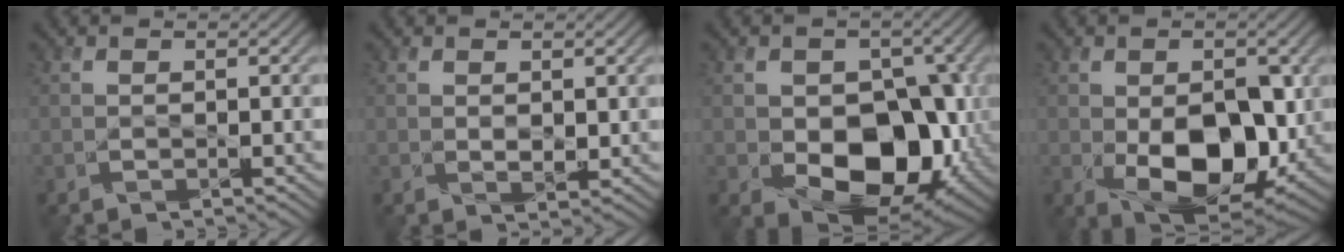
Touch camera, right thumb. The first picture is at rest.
{"total": 1.7, "force": [0.6, 1.0, 1.2], "torque": [-0.028, -0.005, 0.015]}
{"total": 13.0, "force": [-2.9, 8.8, 9.2], "torque": [-0.120, -0.018, -0.042]}
{"total": 12.0, "force": [-1.9, 7.2, 9.4], "torque": [-0.155, -0.029, -0.018]}